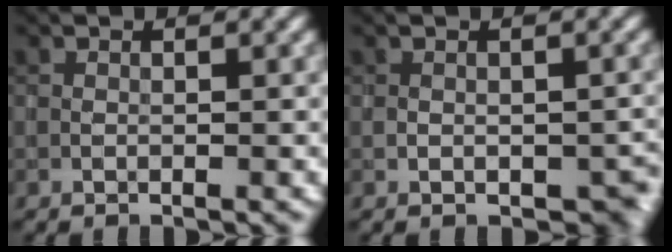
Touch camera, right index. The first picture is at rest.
{"total": 2.4, "force": [-0.8, 1.5, 1.7], "torque": [-0.022, -0.011, -0.003]}